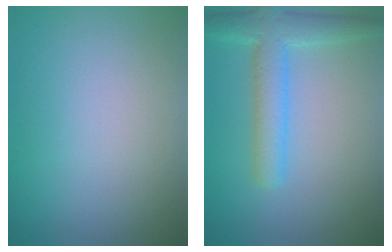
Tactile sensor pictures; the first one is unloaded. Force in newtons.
{"total": 4.6, "press": 4.6, "slide": 0.2}